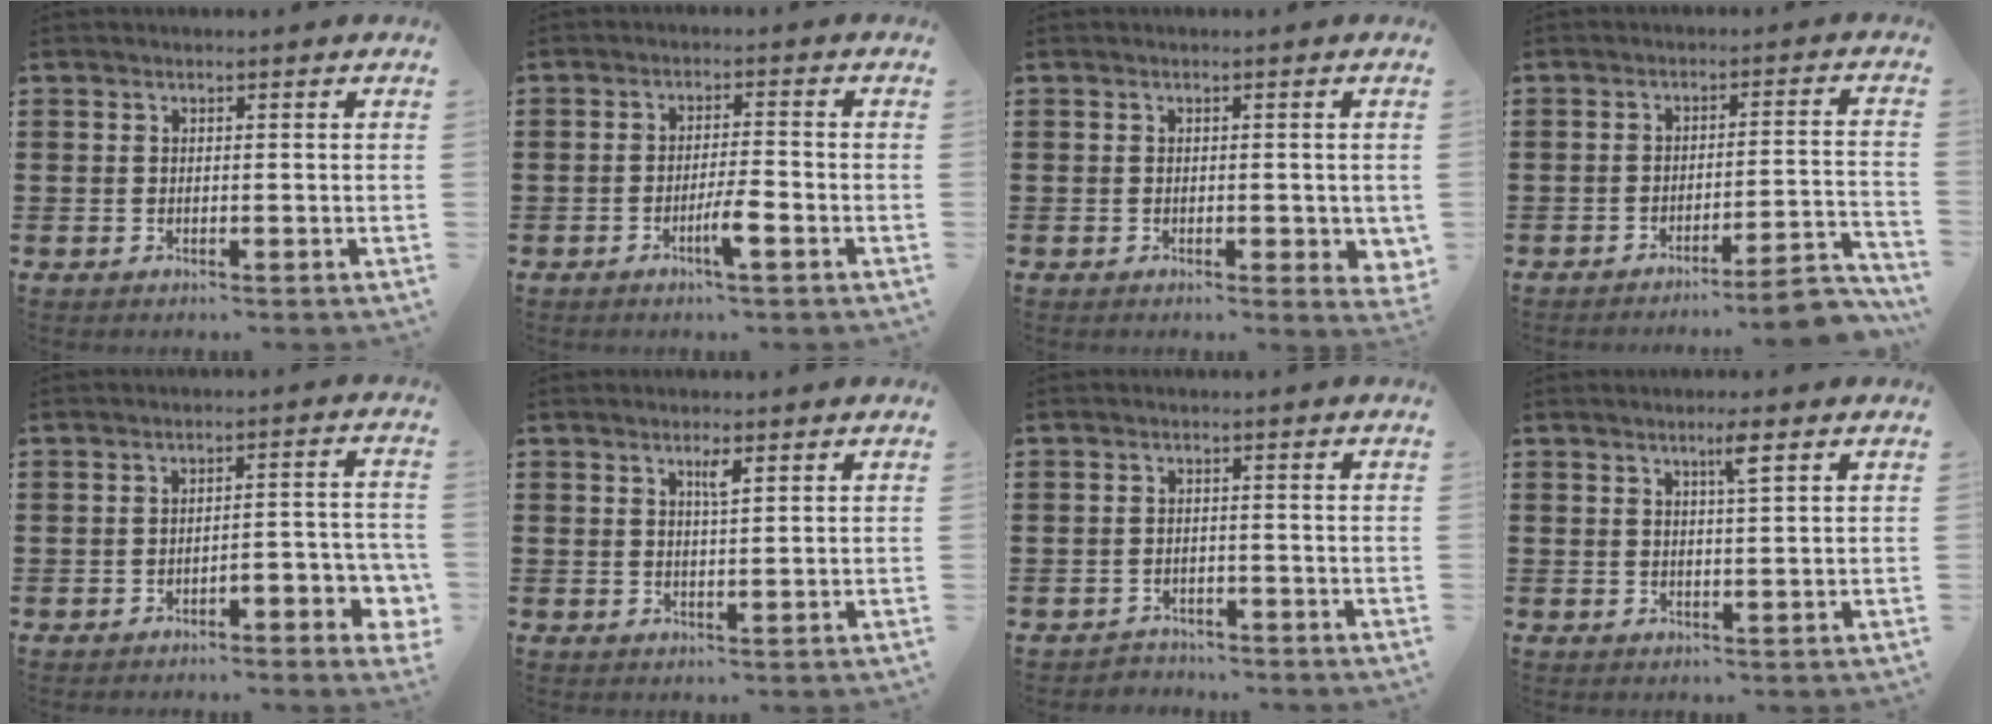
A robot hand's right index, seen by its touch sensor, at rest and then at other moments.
{"total": 4.2, "force": [-2.1, 0.6, 3.7], "torque": [-0.067, -0.001, -0.039]}
{"total": 1.3, "force": [-0.1, 0.7, 1.2], "torque": [-0.021, 0.003, -0.002]}
{"total": 5.6, "force": [-4.9, 0.0, 2.8], "torque": [-0.044, -0.009, -0.093]}
{"total": 3.6, "force": [-2.4, 0.8, 2.5], "torque": [-0.043, 0.005, -0.048]}
{"total": 2.2, "force": [1.1, 0.3, 1.8], "torque": [-0.030, -0.001, 0.017]}
{"total": 2.0, "force": [-1.9, 0.6, -0.3], "torque": [-0.002, 0.003, -0.045]}
{"total": 2.8, "force": [1.5, -0.1, 2.4], "torque": [-0.042, -0.005, 0.022]}